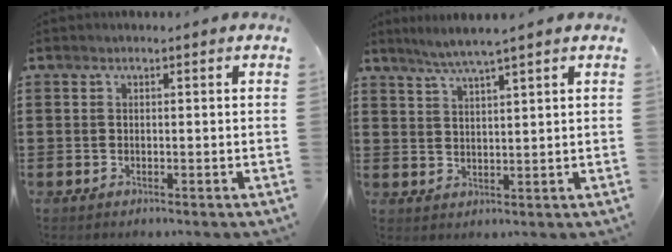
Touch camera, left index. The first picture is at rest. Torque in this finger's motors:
{"motor_torque": [-1.52, -0.26, -0.64, -0.21]}